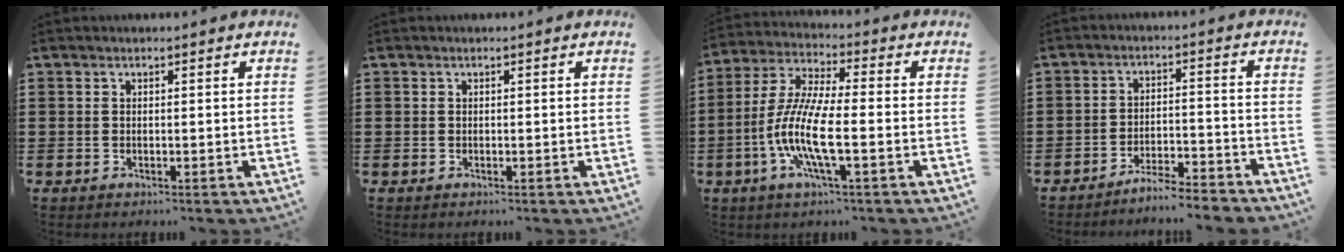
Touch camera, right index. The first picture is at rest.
{"total": 0.0}
{"total": 9.8, "force": [-3.3, 1.9, 9.1], "torque": [-0.214, -0.020, -0.071]}
{"total": 4.5, "force": [-4.5, -0.1, 0.9], "torque": [-0.017, 0.001, -0.091]}